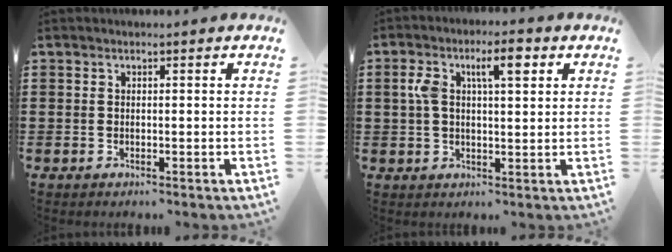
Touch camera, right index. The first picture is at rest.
{"total": 6.8, "force": [2.4, 2.4, 5.9], "torque": [-0.108, 0.006, 0.036]}